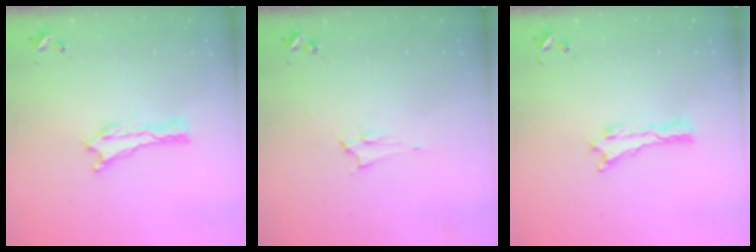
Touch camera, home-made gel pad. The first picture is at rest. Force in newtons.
{"total": 2.1, "press": 2.1, "slide": 0.2}
{"total": 0.0}